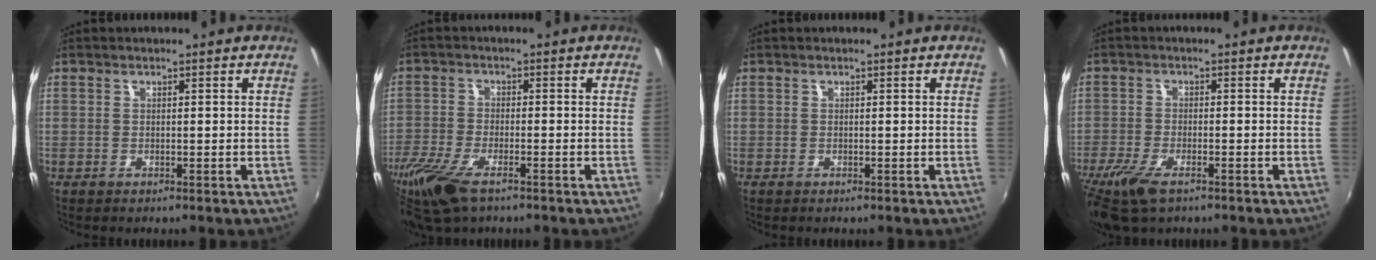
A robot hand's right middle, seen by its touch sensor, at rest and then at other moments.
{"total": 12.1, "force": [-8.1, 4.3, 7.9], "torque": [-0.192, -0.044, -0.157]}
{"total": 0.0}
{"total": 9.1, "force": [-5.9, 3.3, 6.1], "torque": [-0.152, -0.032, -0.114]}